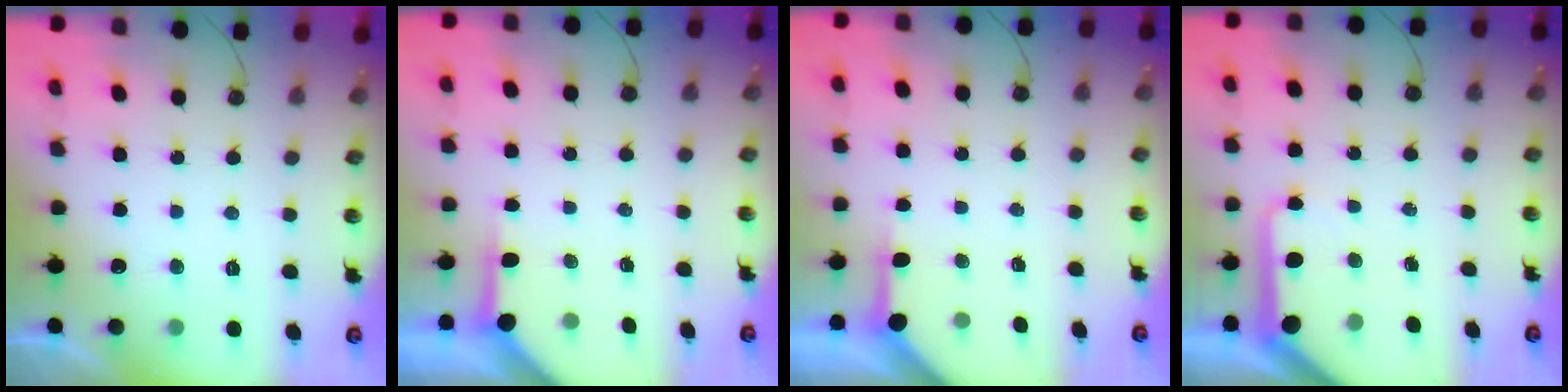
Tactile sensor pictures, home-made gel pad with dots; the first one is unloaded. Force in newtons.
{"total": 3.9, "press": 3.9, "slide": 0.4}
{"total": 3.9, "press": 3.9, "slide": 0.2}
{"total": 10.4, "press": 10.3, "slide": 1.1}